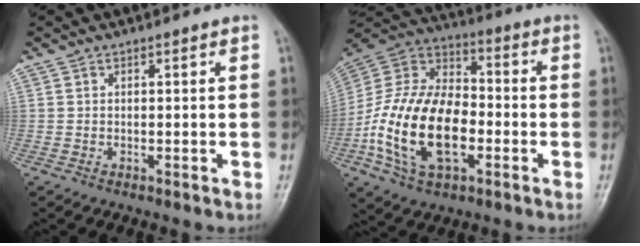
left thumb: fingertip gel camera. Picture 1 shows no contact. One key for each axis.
{"total": 20.5, "fx": -5.1, "fy": 11.7, "fz": 16.0, "tx": -0.303, "ty": 0.022, "tz": -0.095}